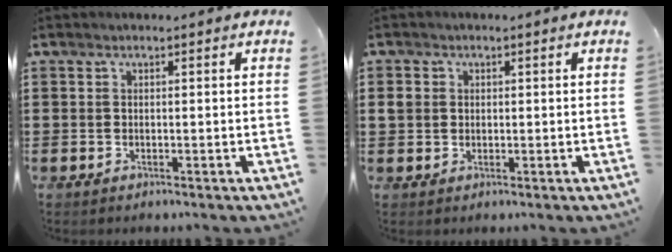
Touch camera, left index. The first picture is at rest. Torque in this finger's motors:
{"motor_torque": [0.07, -0.11, -0.01, 0.02]}